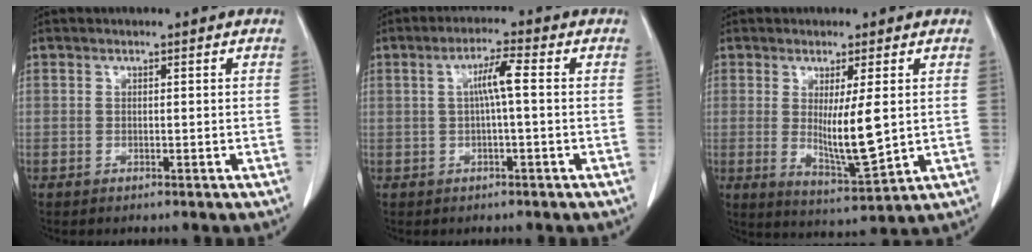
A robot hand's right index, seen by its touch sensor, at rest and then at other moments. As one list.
[{"total": 4.2, "force": [0.4, 0.1, 4.2], "torque": [-0.077, 0.012, 0.007]}, {"total": 8.1, "force": [0.7, 1.0, 8.1], "torque": [-0.142, -0.026, 0.019]}]